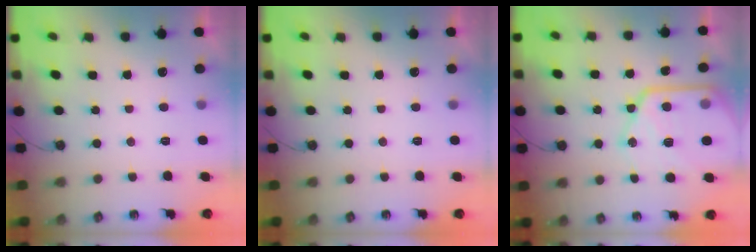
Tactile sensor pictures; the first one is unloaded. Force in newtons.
{"total": 0.0}
{"total": 18.4, "press": 18.3, "slide": 1.9}